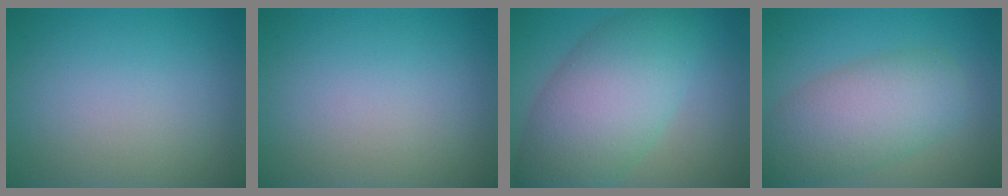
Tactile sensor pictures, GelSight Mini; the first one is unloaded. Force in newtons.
{"total": 0.0}
{"total": 9.3, "press": 9.3, "slide": 0.4}
{"total": 6.5, "press": 6.5, "slide": 0.4}